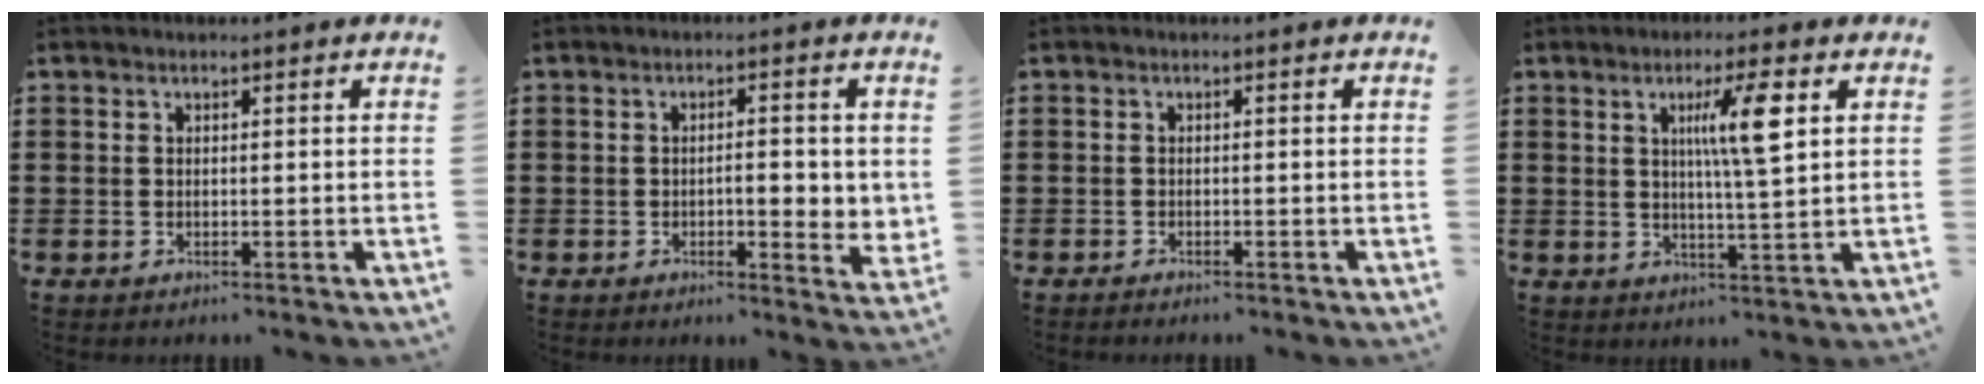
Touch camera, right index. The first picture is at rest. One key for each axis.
{"total": 4.2, "fx": -0.3, "fy": 1.3, "fz": 4.0, "tx": -0.053, "ty": -0.001, "tz": -0.011}
{"total": 0.7, "fx": -0.7, "fy": 0.0, "fz": 0.0, "tx": -0.001, "ty": 0.000, "tz": -0.014}
{"total": 7.3, "fx": 2.5, "fy": 0.5, "fz": 6.8, "tx": -0.130, "ty": 0.002, "tz": 0.033}